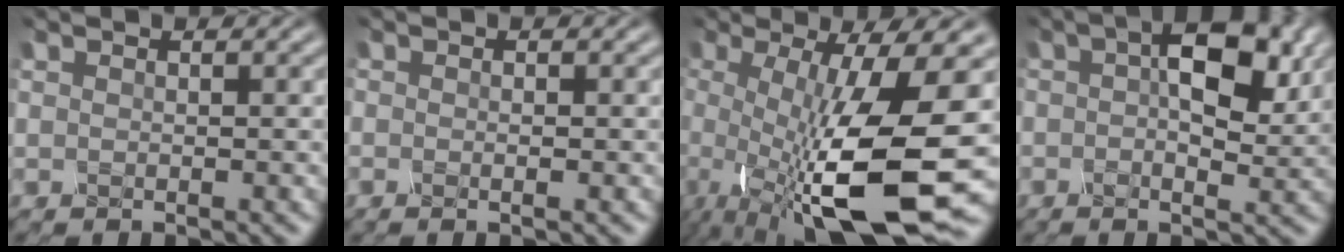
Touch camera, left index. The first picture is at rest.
{"total": 0.7, "force": [-0.3, 0.1, 0.7], "torque": [-0.009, -0.003, -0.007]}
{"total": 15.0, "force": [-3.9, 4.2, 13.8], "torque": [-0.212, -0.020, -0.062]}
{"total": 7.9, "force": [1.7, 3.9, 6.7], "torque": [-0.102, 0.007, 0.018]}